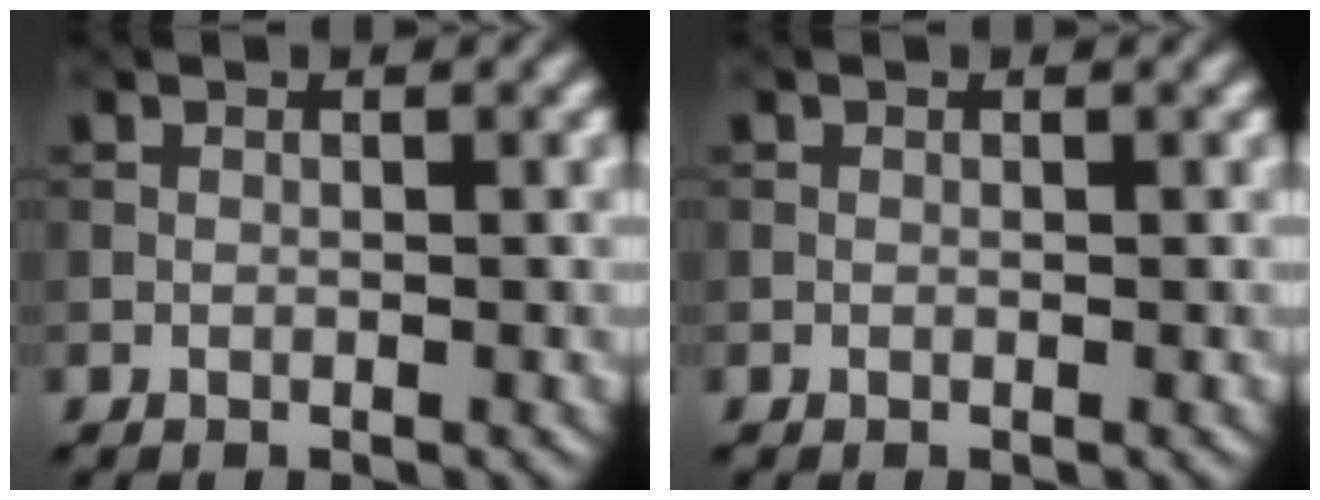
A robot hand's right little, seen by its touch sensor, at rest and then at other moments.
{"total": 0.0}